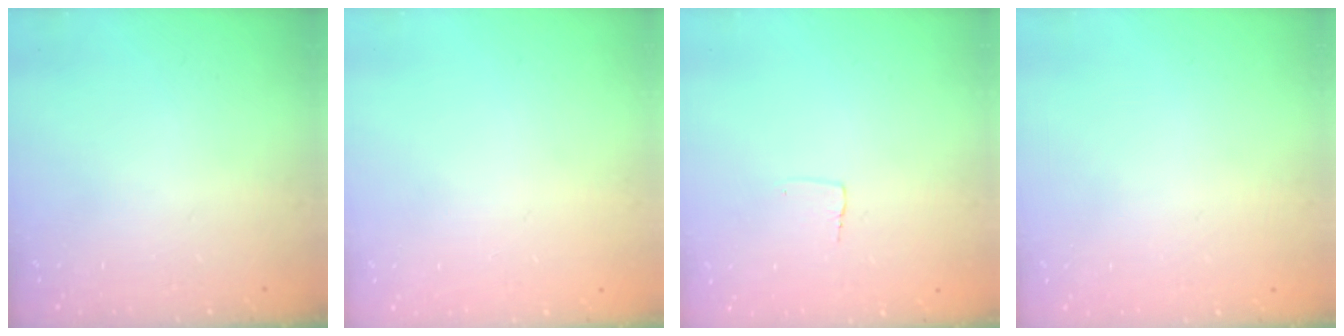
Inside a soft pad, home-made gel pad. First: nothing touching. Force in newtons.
{"total": 0.0}
{"total": 2.6, "press": 2.6, "slide": 0.1}
{"total": 0.0}